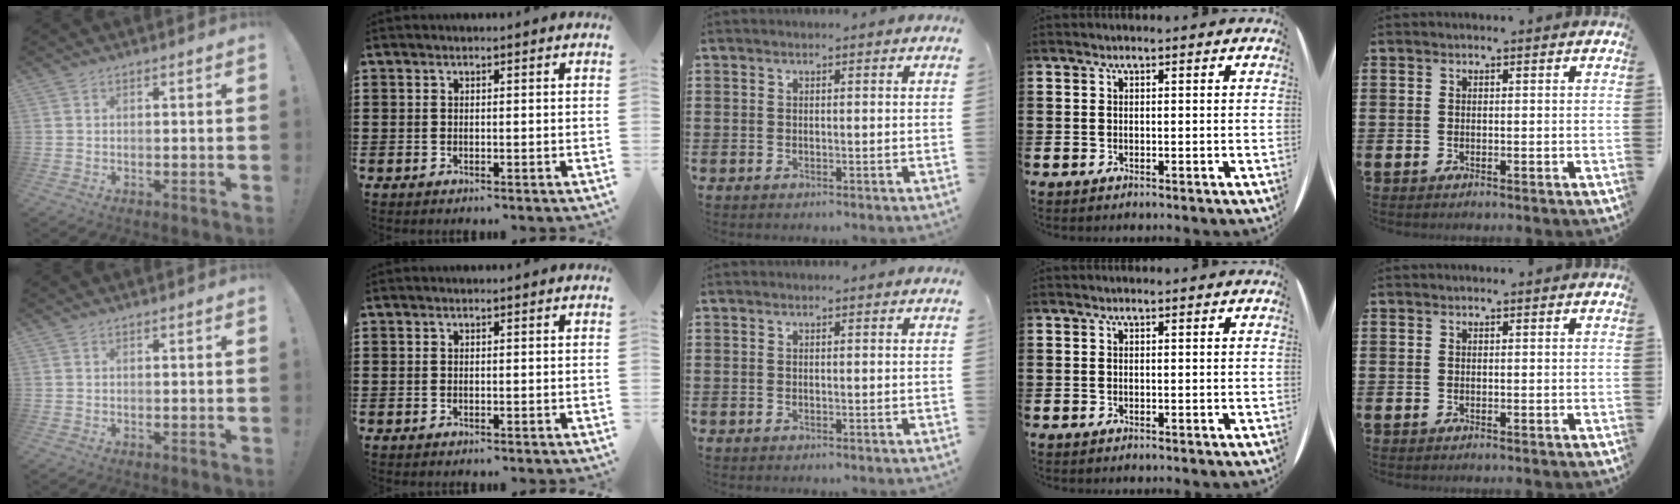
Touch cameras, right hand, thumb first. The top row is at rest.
{}